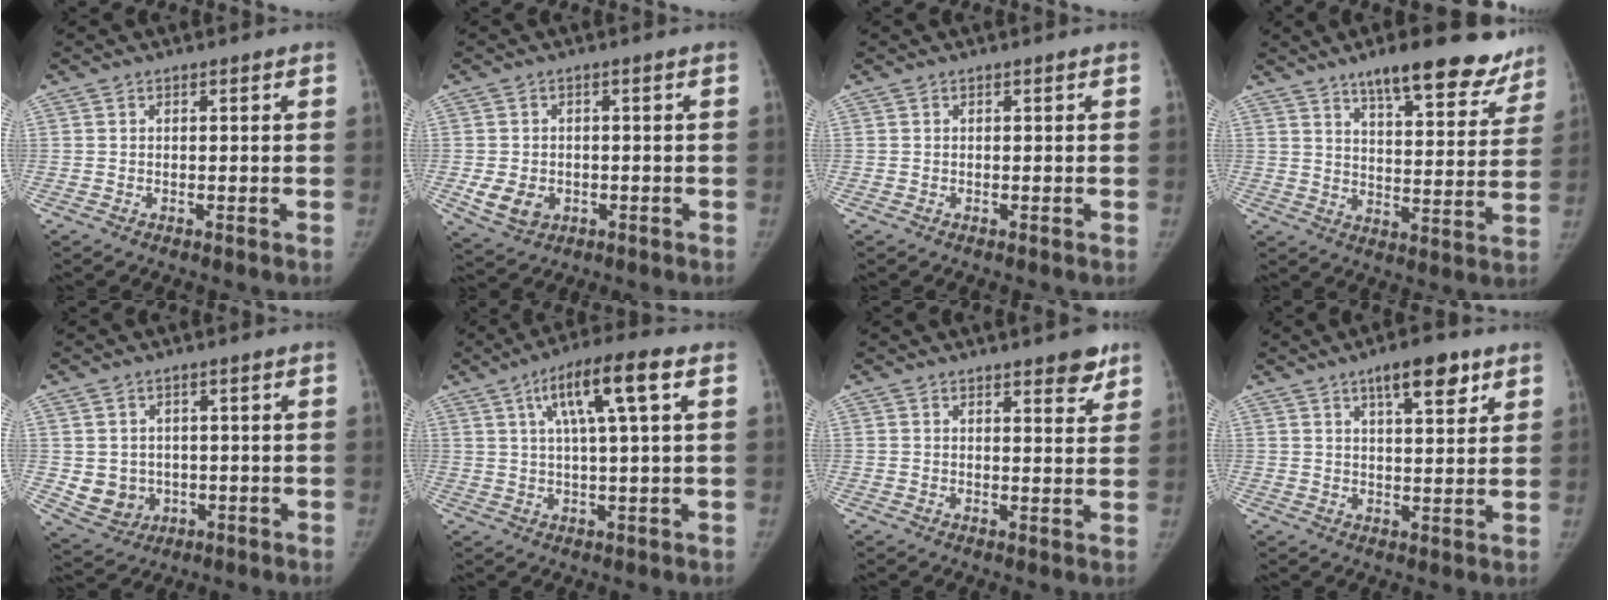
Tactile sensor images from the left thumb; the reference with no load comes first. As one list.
[{"total": 5.8, "force": [-1.5, 4.6, 3.2], "torque": [-0.048, 0.002, -0.015]}, {"total": 0.0}, {"total": 18.8, "force": [14.0, 5.9, 11.0], "torque": [-0.100, -0.065, 0.192]}, {"total": 6.4, "force": [-0.5, 5.8, 2.5], "torque": [-0.019, 0.005, 0.009]}, {"total": 11.0, "force": [4.2, 1.7, 10.0], "torque": [-0.180, 0.006, 0.067]}, {"total": 5.1, "force": [3.5, 1.6, 3.3], "torque": [-0.024, -0.019, 0.042]}, {"total": 8.5, "force": [5.0, 2.9, 6.3], "torque": [-0.074, -0.023, 0.074]}]